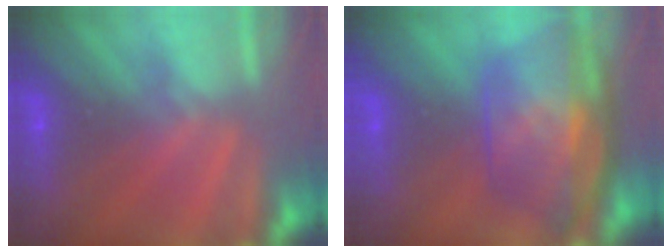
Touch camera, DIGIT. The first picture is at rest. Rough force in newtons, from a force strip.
{"total": 9.0}